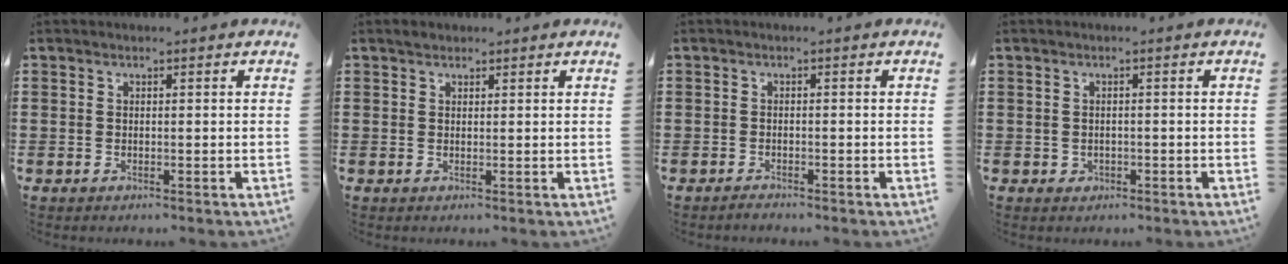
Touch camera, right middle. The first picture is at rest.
{"total": 1.0, "force": [0.8, 0.6, 0.1], "torque": [0.005, 0.000, 0.013]}
{"total": 0.9, "force": [-0.9, 0.1, 0.1], "torque": [-0.003, 0.000, -0.018]}
{"total": 0.8, "force": [-0.2, 0.7, 0.3], "torque": [-0.009, 0.004, -0.006]}